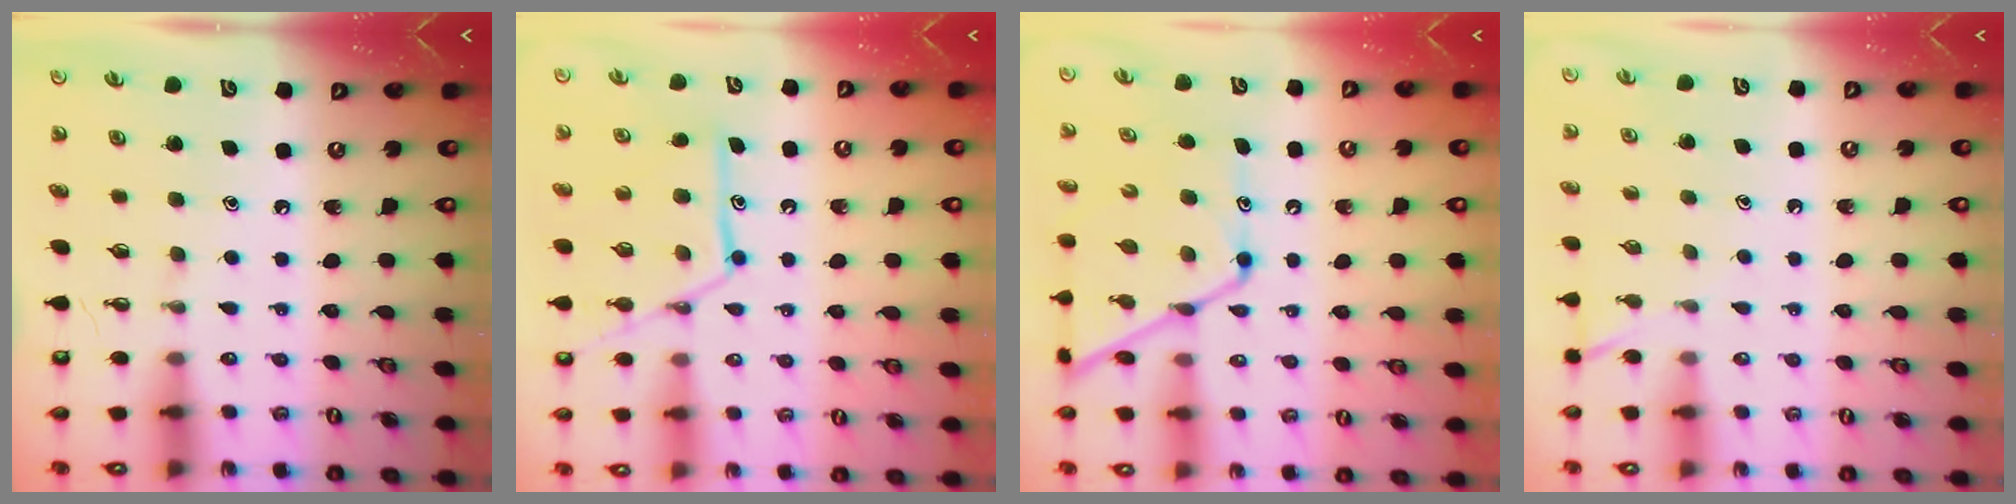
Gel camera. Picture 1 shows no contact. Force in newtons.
{"total": 14.2, "press": 14.2, "slide": 1.2}
{"total": 14.7, "press": 14.7, "slide": 0.7}
{"total": 4.4, "press": 4.4, "slide": 0.5}